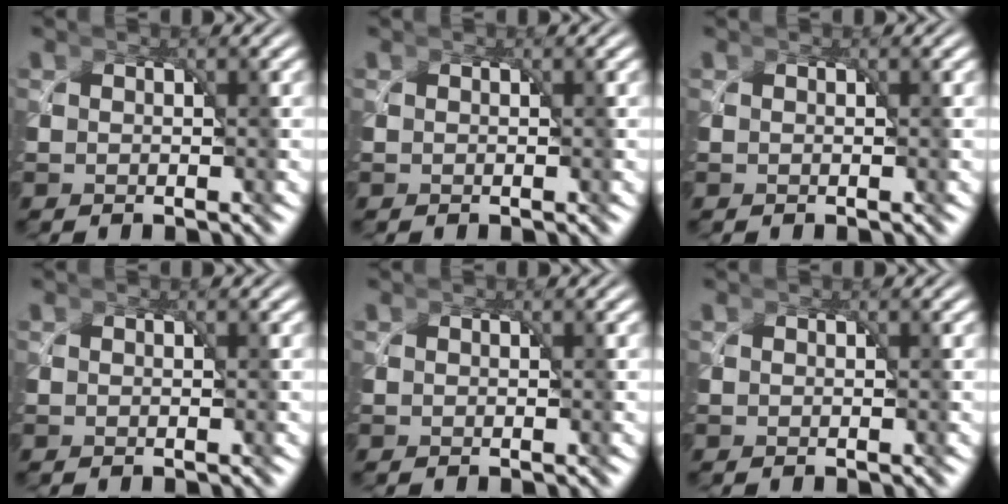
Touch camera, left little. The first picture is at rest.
{"total": 0.0}
{"total": 0.0}
{"total": 0.0}
{"total": 0.0}
{"total": 0.0}